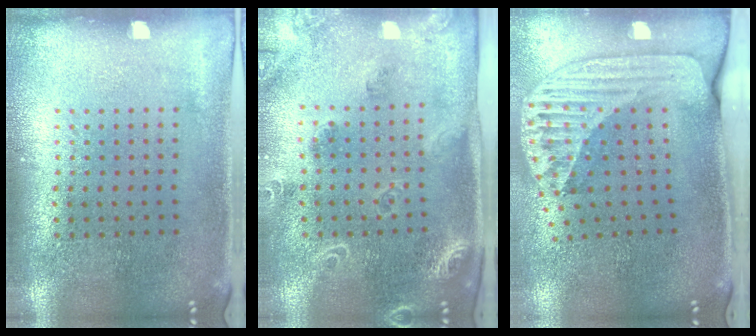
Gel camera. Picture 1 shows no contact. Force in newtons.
{"total": 1.9, "press": 1.8, "slide": 0.3}
{"total": 2.6, "press": 1.8, "slide": 1.9}